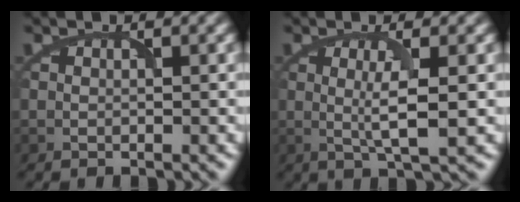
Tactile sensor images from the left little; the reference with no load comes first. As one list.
[{"total": 3.1, "force": [-0.1, 0.4, 3.1], "torque": [-0.054, -0.001, 0.003]}]